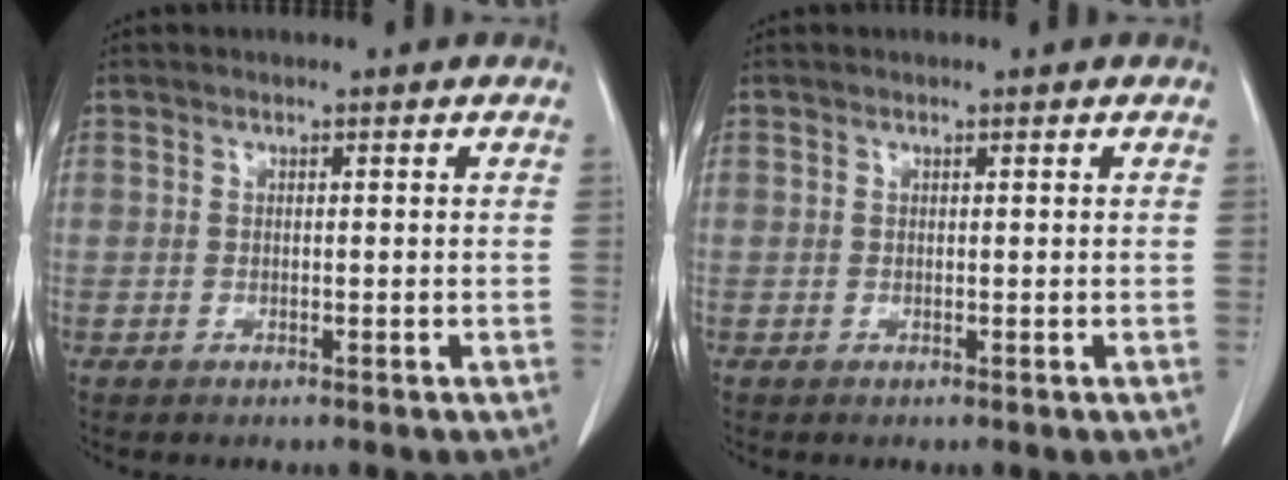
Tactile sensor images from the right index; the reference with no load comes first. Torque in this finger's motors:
{"motor_torque": [0.05, -0.01, 0.01, 0.01]}